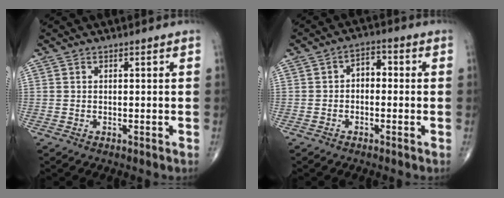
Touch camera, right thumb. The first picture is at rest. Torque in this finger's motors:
{"motor_torque": [-0.11, 0.11, 0.20, -0.06, -0.02]}